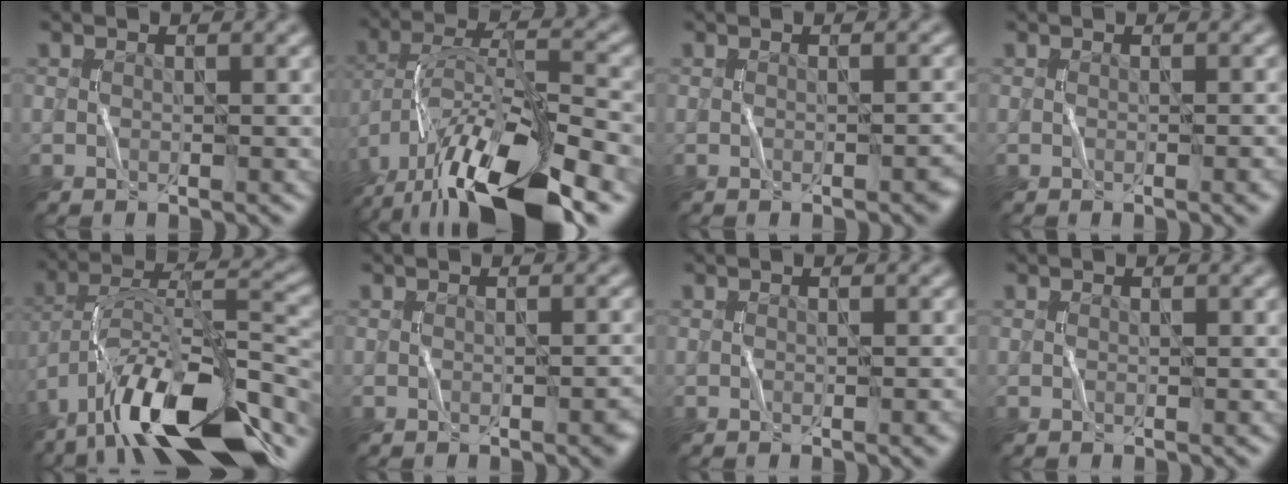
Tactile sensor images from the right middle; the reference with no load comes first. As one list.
[{"total": 15.0, "force": [-9.0, 5.4, 10.7], "torque": [-0.206, 0.006, -0.157]}, {"total": 1.7, "force": [-0.7, 0.5, 1.5], "torque": [-0.009, 0.009, -0.008]}, {"total": 2.1, "force": [-0.5, 0.9, 1.9], "torque": [-0.003, 0.007, -0.004]}, {"total": 15.7, "force": [-10.6, 5.1, 10.3], "torque": [-0.193, 0.023, -0.180]}, {"total": 2.3, "force": [-0.7, 0.7, 2.0], "torque": [-0.012, 0.008, -0.007]}, {"total": 1.8, "force": [-0.4, 0.7, 1.6], "torque": [-0.002, 0.007, -0.003]}, {"total": 0.0}]